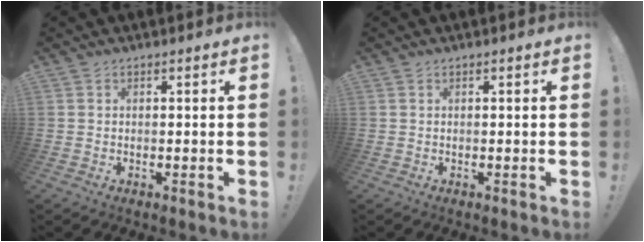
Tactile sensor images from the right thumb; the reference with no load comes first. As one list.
[{"total": 0.0}]